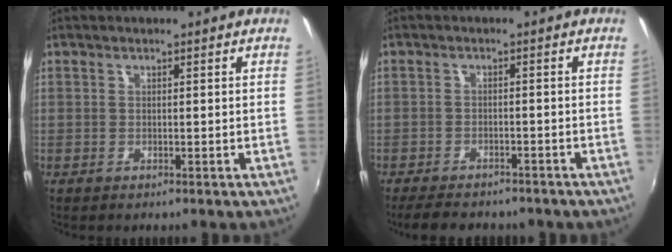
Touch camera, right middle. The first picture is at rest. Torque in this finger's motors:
{"motor_torque": [1.02, -1.12, 0.11, 0.05]}